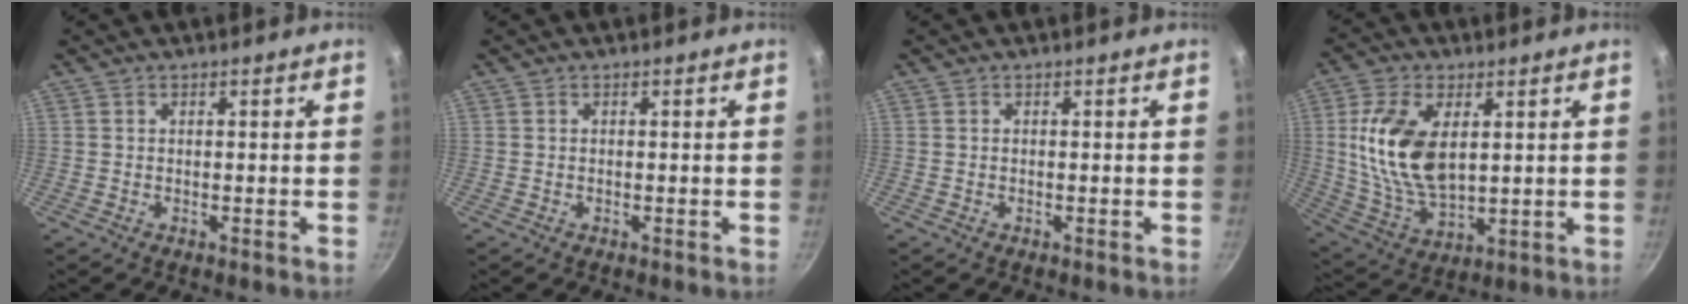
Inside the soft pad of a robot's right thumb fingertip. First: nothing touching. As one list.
[{"total": 0.0}, {"total": 0.0}, {"total": 15.4, "force": [3.1, 8.6, 12.4], "torque": [-0.230, -0.017, 0.070]}]